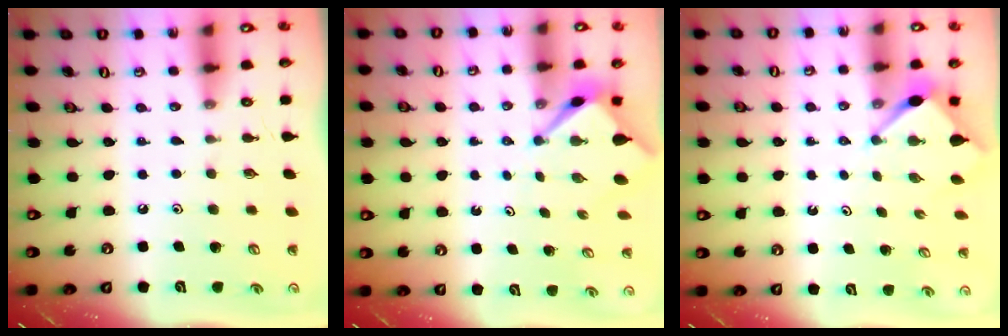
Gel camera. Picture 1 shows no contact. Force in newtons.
{"total": 3.1, "press": 3.1, "slide": 0.2}
{"total": 3.6, "press": 3.5, "slide": 0.3}